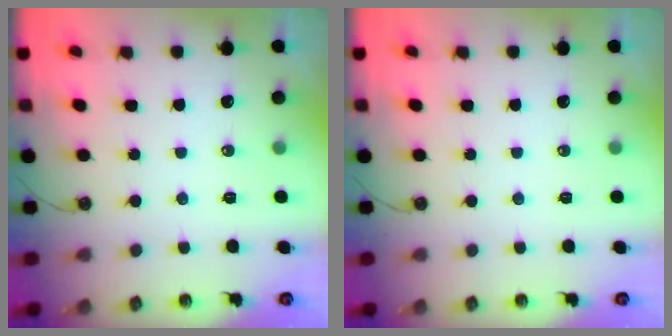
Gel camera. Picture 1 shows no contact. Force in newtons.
{"total": 0.0}